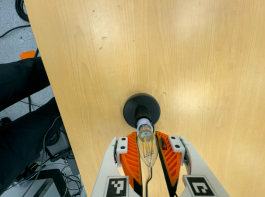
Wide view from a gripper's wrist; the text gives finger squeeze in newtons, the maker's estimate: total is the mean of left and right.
{"total": 13.2, "left": 12.8, "right": 13.6}